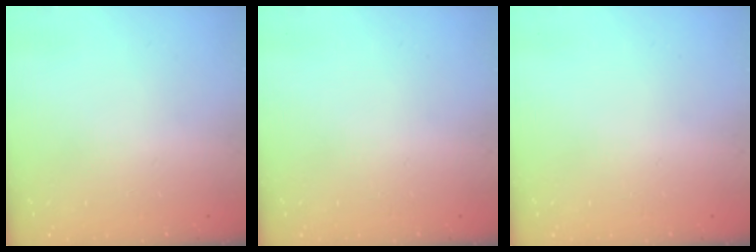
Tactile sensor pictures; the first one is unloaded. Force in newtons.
{"total": 0.0}
{"total": 0.0}